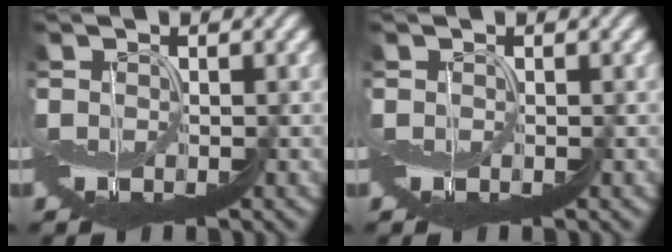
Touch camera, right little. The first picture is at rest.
{"total": 0.0}